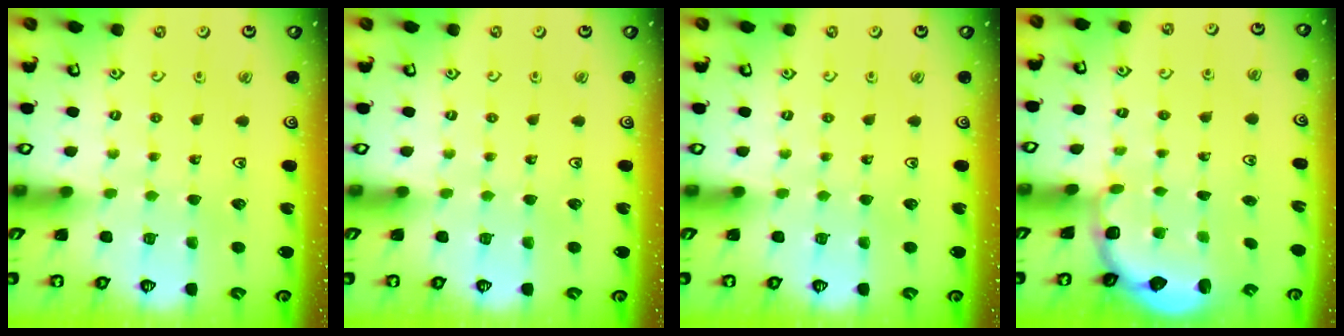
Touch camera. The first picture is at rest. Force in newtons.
{"total": 0.0}
{"total": 0.0}
{"total": 2.7, "press": 1.9, "slide": 1.9}